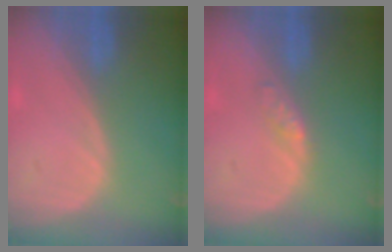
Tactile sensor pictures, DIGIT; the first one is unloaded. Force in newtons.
{"total": 2.0, "press": 2.0, "slide": 0.1}